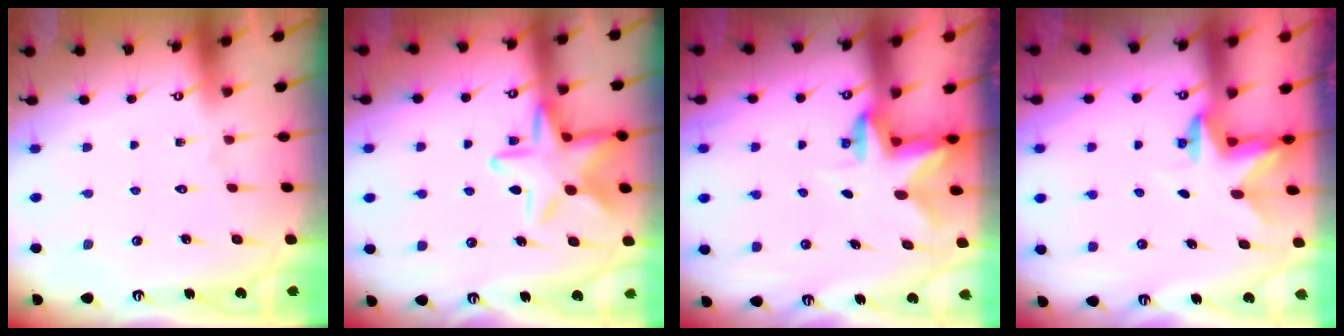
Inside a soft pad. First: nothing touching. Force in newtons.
{"total": 14.9, "press": 14.8, "slide": 0.9}
{"total": 2.5, "press": 2.4, "slide": 0.4}
{"total": 2.4, "press": 2.3, "slide": 0.4}